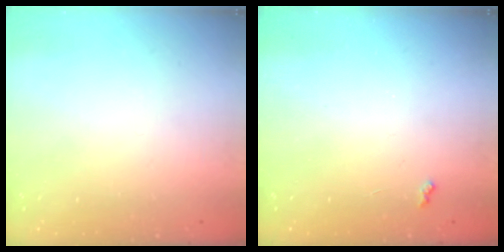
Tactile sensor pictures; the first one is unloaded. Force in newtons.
{"total": 3.1, "press": 3.1, "slide": 0.5}